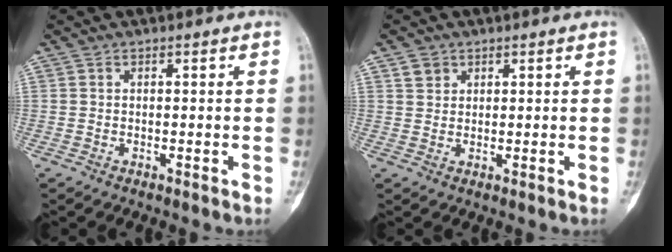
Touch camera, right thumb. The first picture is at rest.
{"total": 2.3, "force": [1.4, 1.8, 0.6], "torque": [0.002, -0.005, 0.023]}